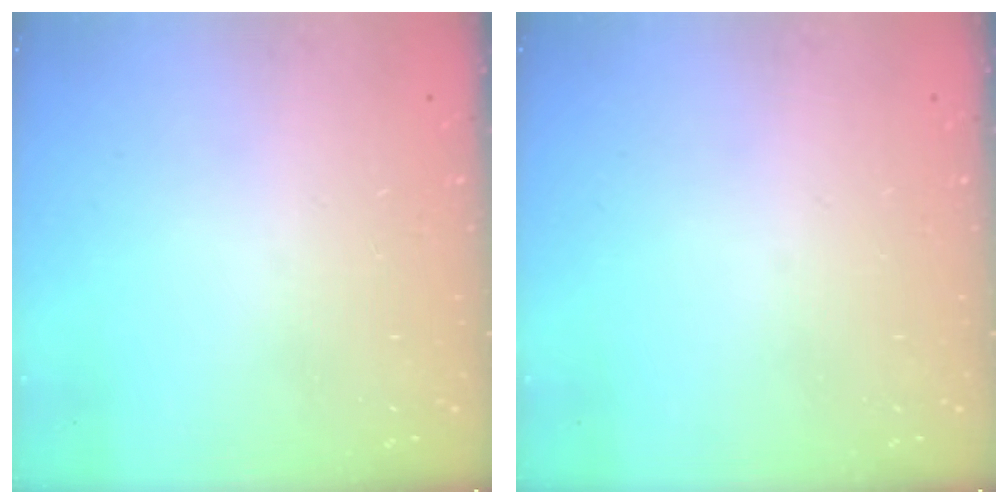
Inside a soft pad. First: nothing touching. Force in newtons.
{"total": 0.0}